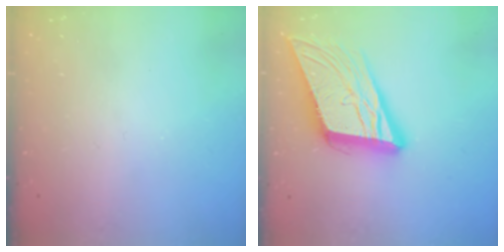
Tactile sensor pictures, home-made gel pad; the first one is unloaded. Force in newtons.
{"total": 18.0, "press": 17.6, "slide": 3.8}